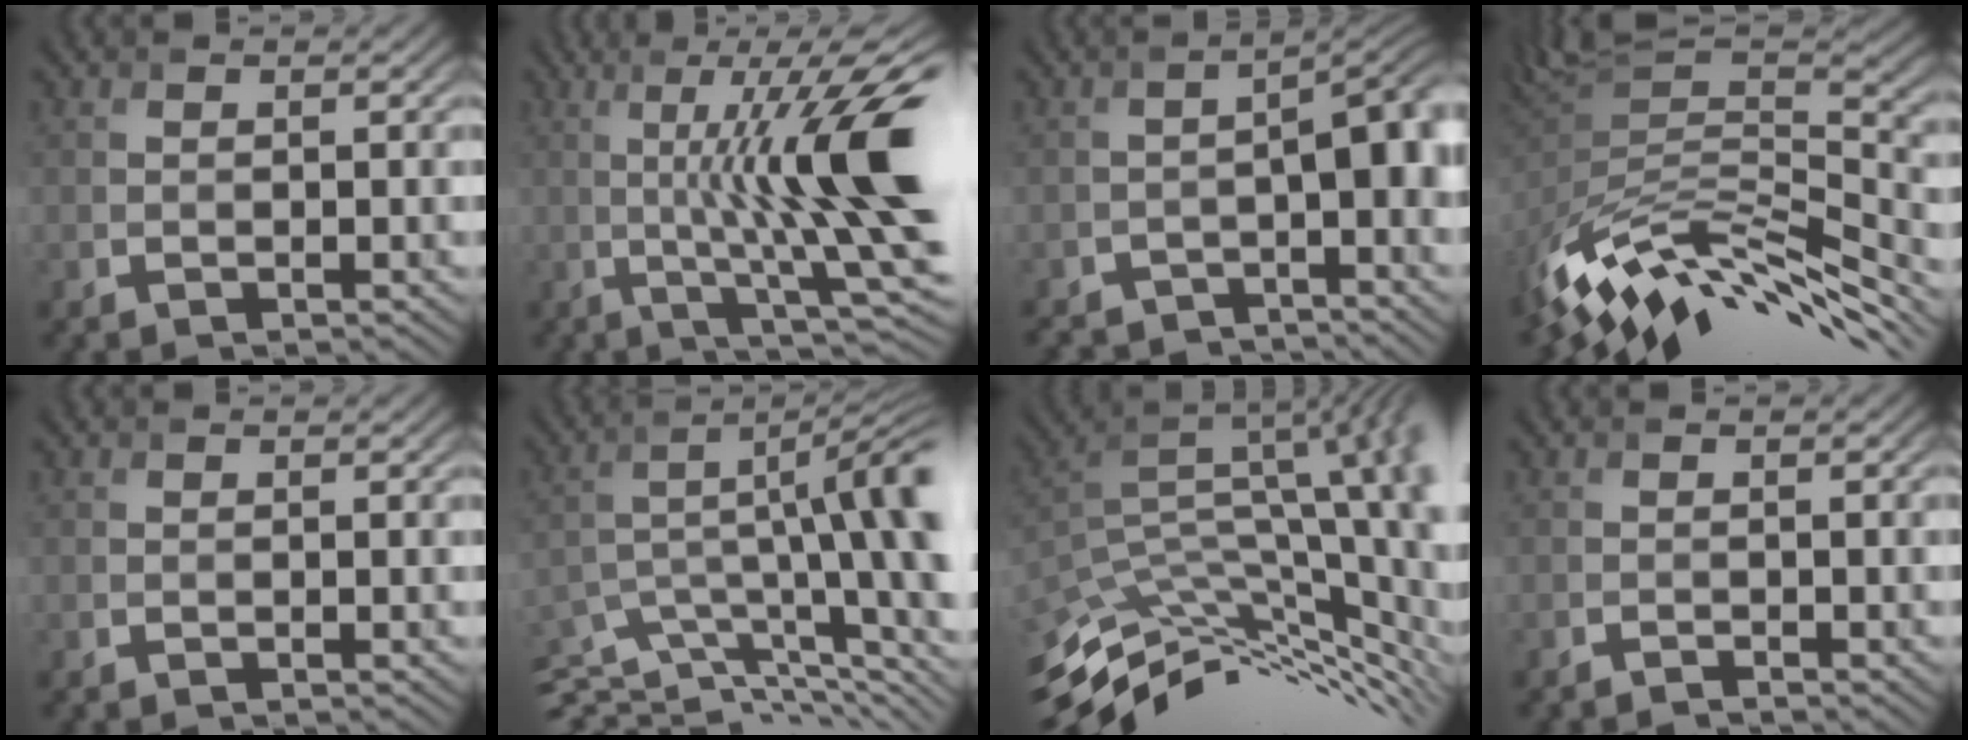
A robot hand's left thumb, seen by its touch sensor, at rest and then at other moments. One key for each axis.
{"total": 15.5, "fx": 0.8, "fy": 3.6, "fz": 15.0, "tx": -0.210, "ty": 0.010, "tz": 0.028}
{"total": 6.8, "fx": -4.3, "fy": 1.9, "fz": 4.9, "tx": -0.069, "ty": -0.009, "tz": -0.068}
{"total": 12.2, "fx": -6.0, "fy": 5.4, "fz": 9.2, "tx": -0.203, "ty": -0.001, "tz": -0.101}
{"total": 0.0}
{"total": 13.1, "fx": -6.1, "fy": 3.7, "fz": 11.0, "tx": -0.182, "ty": 0.007, "tz": -0.098}
{"total": 14.0, "fx": -4.8, "fy": 5.2, "fz": 12.0, "tx": -0.186, "ty": -0.001, "tz": -0.072}
{"total": 1.1, "fx": -1.0, "fy": 0.1, "fz": 0.4, "tx": 0.007, "ty": 0.003, "tz": -0.024}